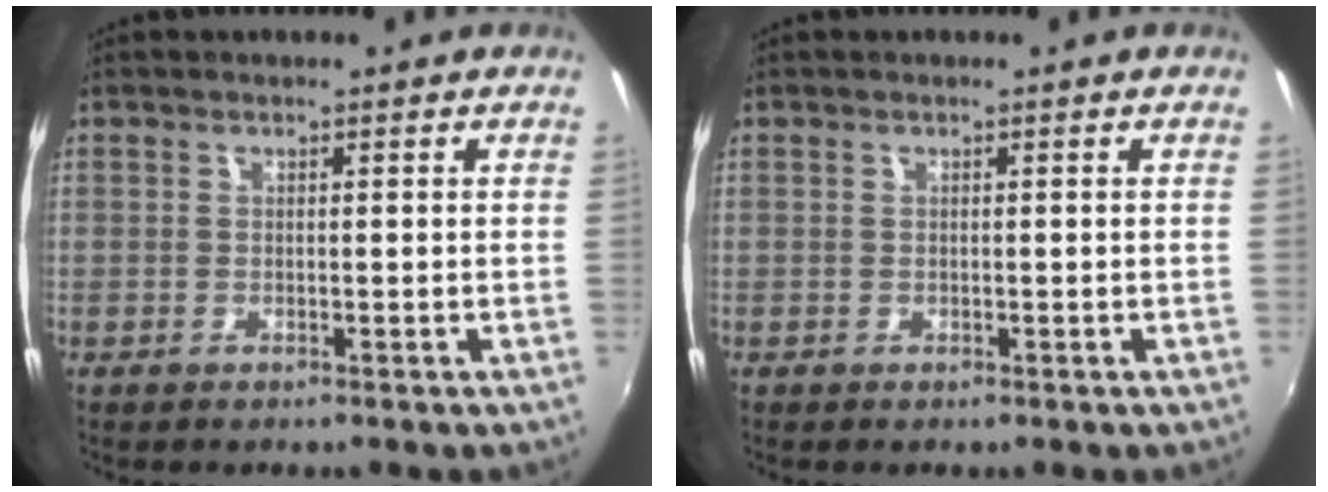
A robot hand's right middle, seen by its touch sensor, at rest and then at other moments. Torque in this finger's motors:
{"motor_torque": [0.21, -0.56, 0.01, 0.00]}